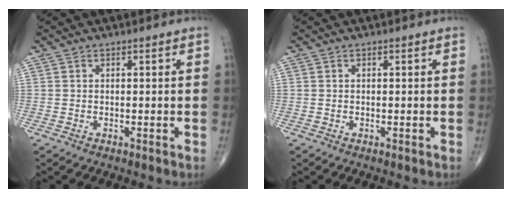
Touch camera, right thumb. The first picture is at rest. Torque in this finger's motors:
{"motor_torque": [-0.20, -0.07, -0.13, 0.21, -0.04]}